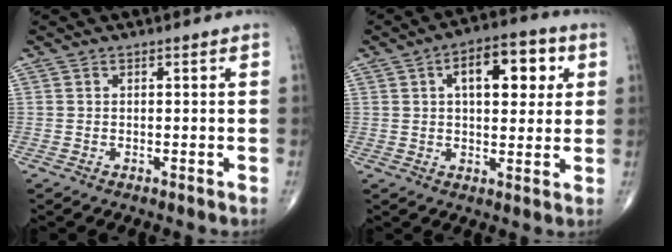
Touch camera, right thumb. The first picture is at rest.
{"total": 12.3, "force": [3.6, 6.2, 10.0], "torque": [-0.115, 0.010, 0.048]}